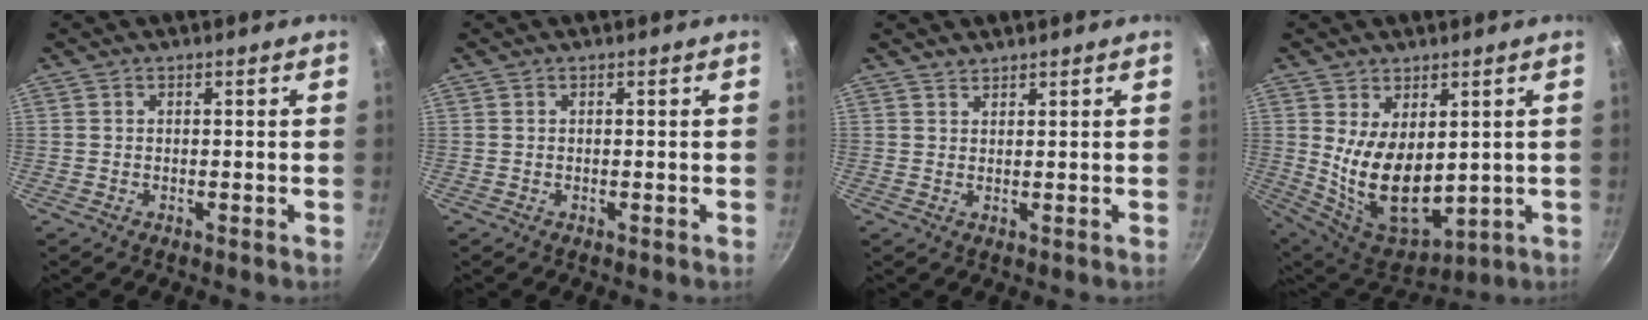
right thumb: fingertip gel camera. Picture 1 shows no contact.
{"total": 0.0}
{"total": 1.3, "force": [1.2, 0.4, 0.0], "torque": [0.003, -0.004, 0.024]}
{"total": 14.4, "force": [1.4, 8.7, 11.5], "torque": [-0.176, -0.041, 0.057]}